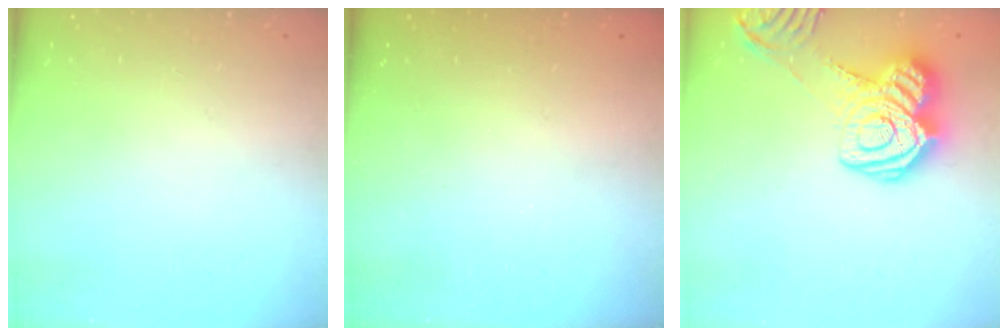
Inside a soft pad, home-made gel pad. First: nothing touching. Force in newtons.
{"total": 2.6, "press": 2.5, "slide": 0.9}
{"total": 17.8, "press": 17.8, "slide": 1.2}